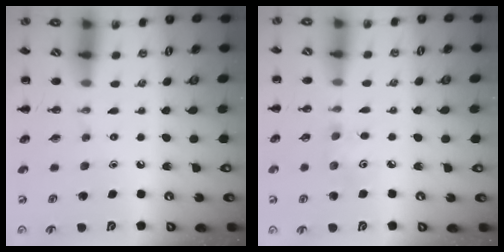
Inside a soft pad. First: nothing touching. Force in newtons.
{"total": 3.6, "press": 3.5, "slide": 0.9}